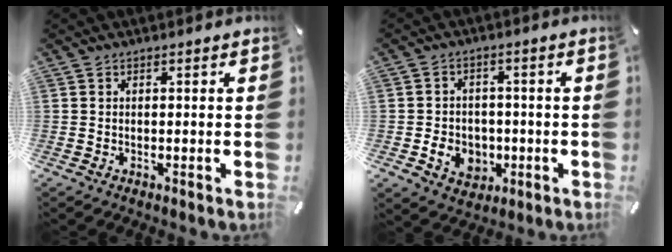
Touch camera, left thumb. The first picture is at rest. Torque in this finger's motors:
{"motor_torque": [0.08, 0.08, 0.16, -0.08, 0.02]}